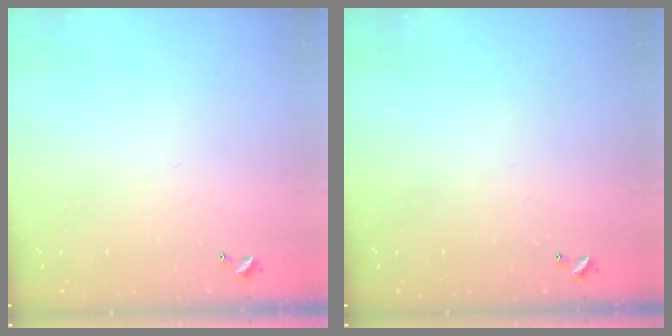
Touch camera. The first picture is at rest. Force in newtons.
{"total": 0.0}